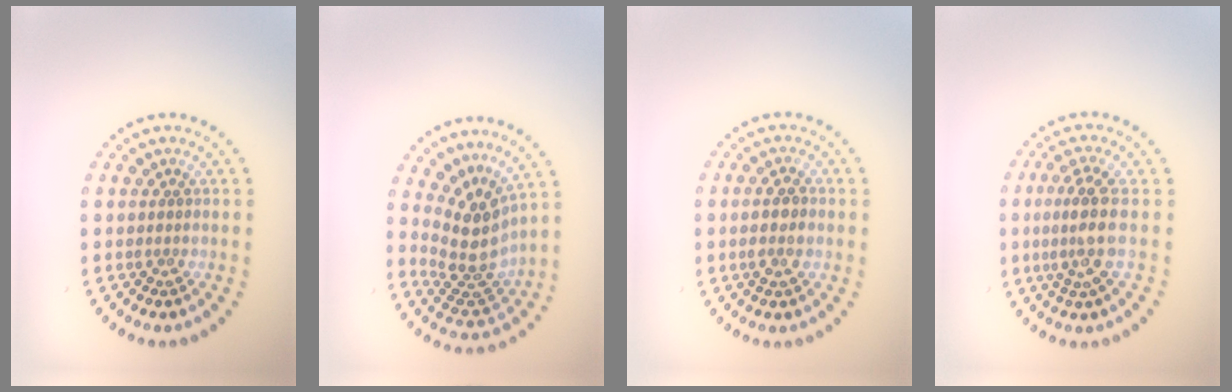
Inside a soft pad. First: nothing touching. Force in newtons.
{"total": 4.3, "press": 3.2, "slide": 2.9}
{"total": 2.1, "press": 2.0, "slide": 0.4}
{"total": 3.2, "press": 2.4, "slide": 2.1}